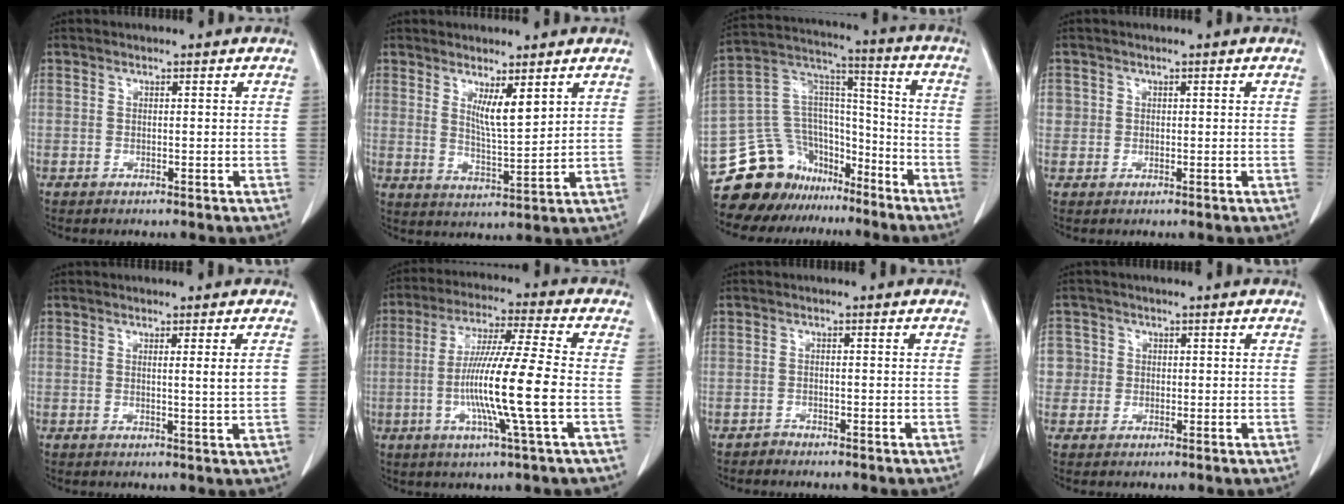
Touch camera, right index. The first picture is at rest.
{"total": 5.2, "force": [2.8, 0.5, 4.4], "torque": [-0.078, -0.018, 0.057]}
{"total": 16.4, "force": [-12.9, 9.3, 4.1], "torque": [-0.085, 0.082, -0.223]}
{"total": 1.6, "force": [0.2, 1.6, 0.2], "torque": [0.012, 0.007, 0.005]}
{"total": 2.7, "force": [0.6, -0.4, 2.6], "torque": [-0.041, -0.005, 0.008]}
{"total": 13.3, "force": [-2.4, -1.0, 13.0], "torque": [-0.245, -0.008, -0.050]}
{"total": 0.8, "force": [-0.8, 0.2, -0.1], "torque": [0.002, -0.001, -0.016]}
{"total": 3.2, "force": [0.1, 3.2, -0.1], "torque": [0.017, 0.013, 0.002]}